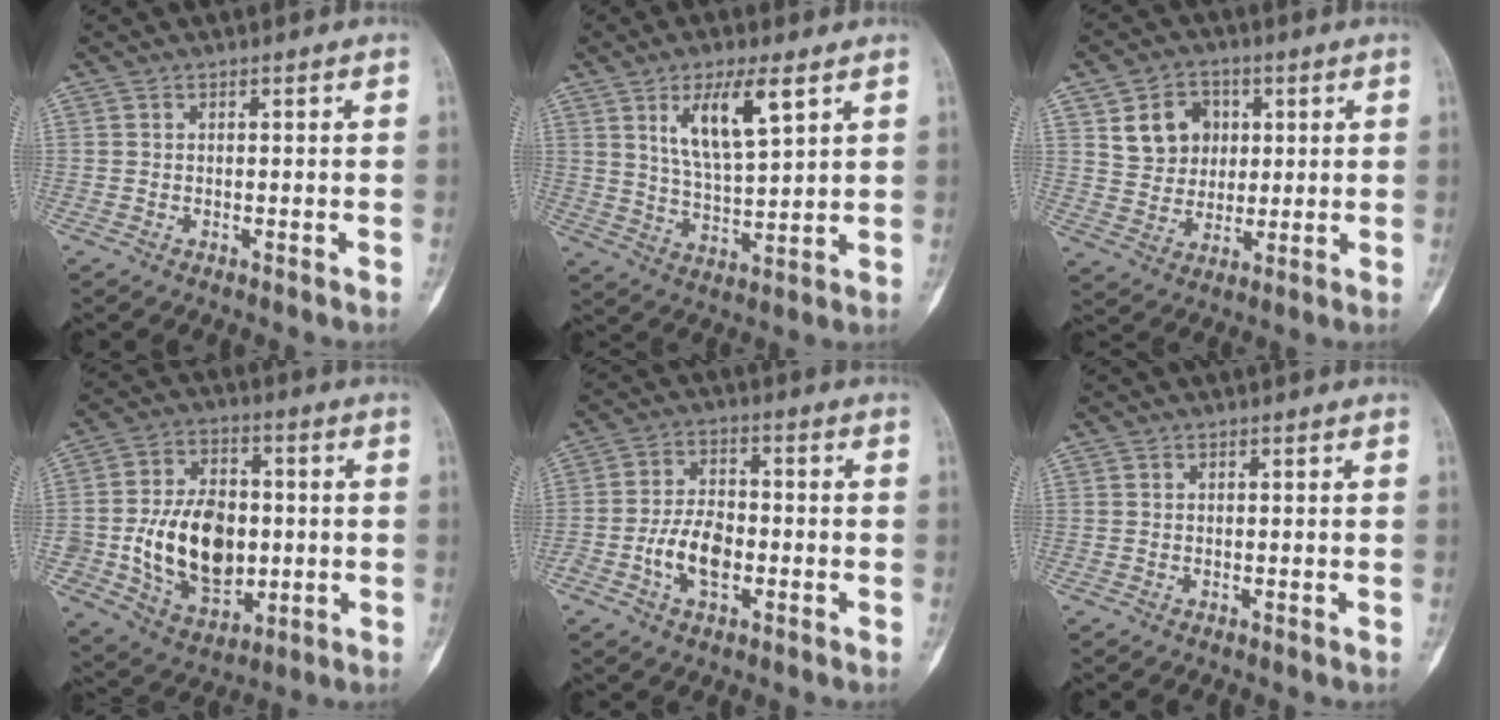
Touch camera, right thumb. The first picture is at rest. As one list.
[{"total": 10.9, "force": [5.2, 3.3, 9.0], "torque": [-0.157, -0.028, 0.106]}, {"total": 9.8, "force": [3.1, 8.1, 4.5], "torque": [-0.035, -0.009, 0.058]}, {"total": 18.0, "force": [-1.4, 12.4, 12.9], "torque": [-0.186, 0.008, -0.007]}, {"total": 8.3, "force": [-2.5, 4.9, 6.2], "torque": [-0.103, 0.020, -0.050]}, {"total": 0.0}]